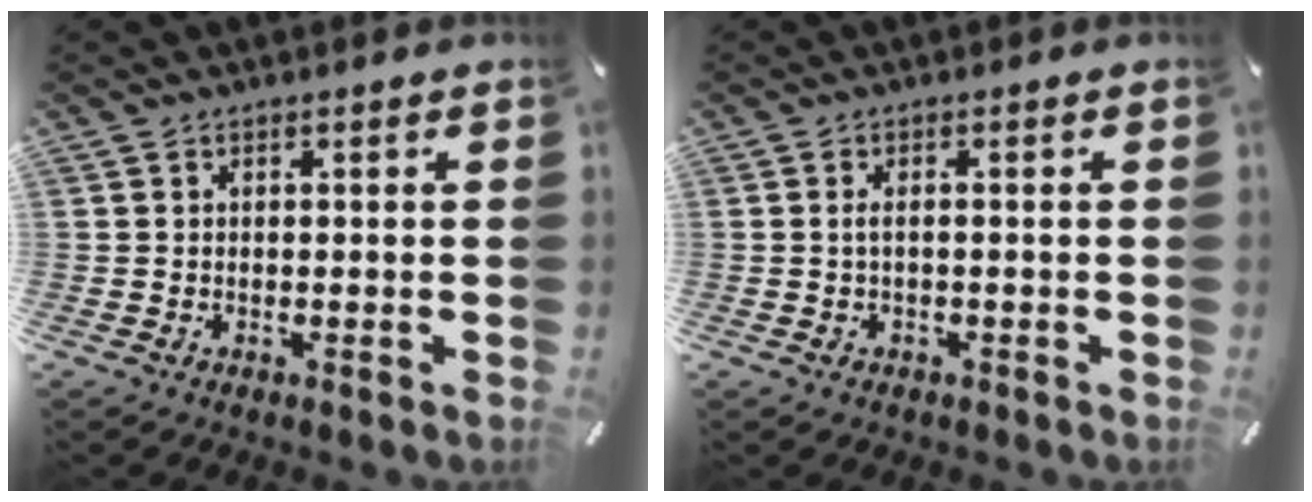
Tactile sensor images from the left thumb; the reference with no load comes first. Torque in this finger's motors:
{"motor_torque": [0.44, 0.10, 0.13, -0.05, 0.07]}